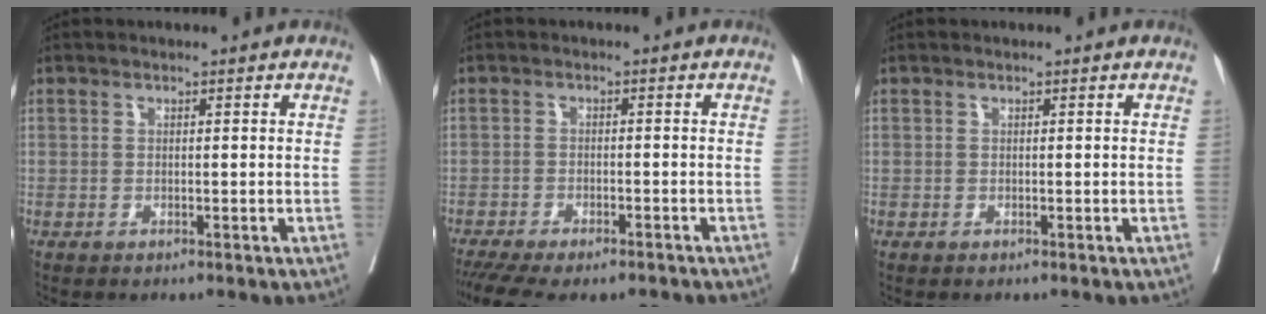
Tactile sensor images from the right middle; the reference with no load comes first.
{"total": 12.6, "force": [-10.2, 3.9, 6.2], "torque": [-0.121, -0.016, -0.143]}
{"total": 0.0}